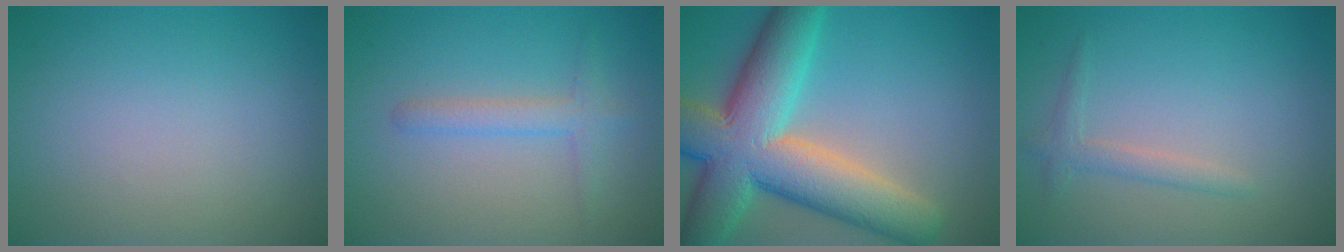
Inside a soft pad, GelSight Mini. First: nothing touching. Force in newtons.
{"total": 2.0, "press": 2.0, "slide": 0.1}
{"total": 12.8, "press": 12.8, "slide": 0.7}
{"total": 1.6, "press": 1.6, "slide": 0.1}